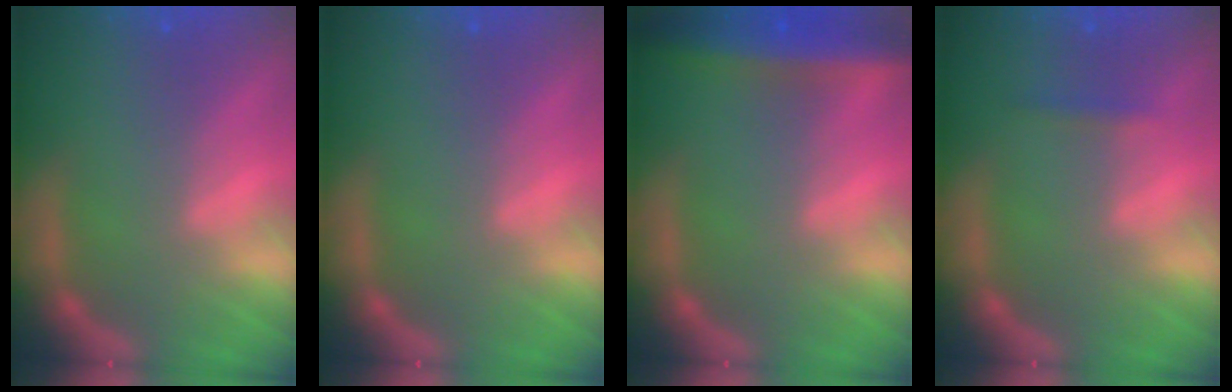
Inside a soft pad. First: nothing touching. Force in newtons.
{"total": 0.0}
{"total": 7.0}
{"total": 0.9}